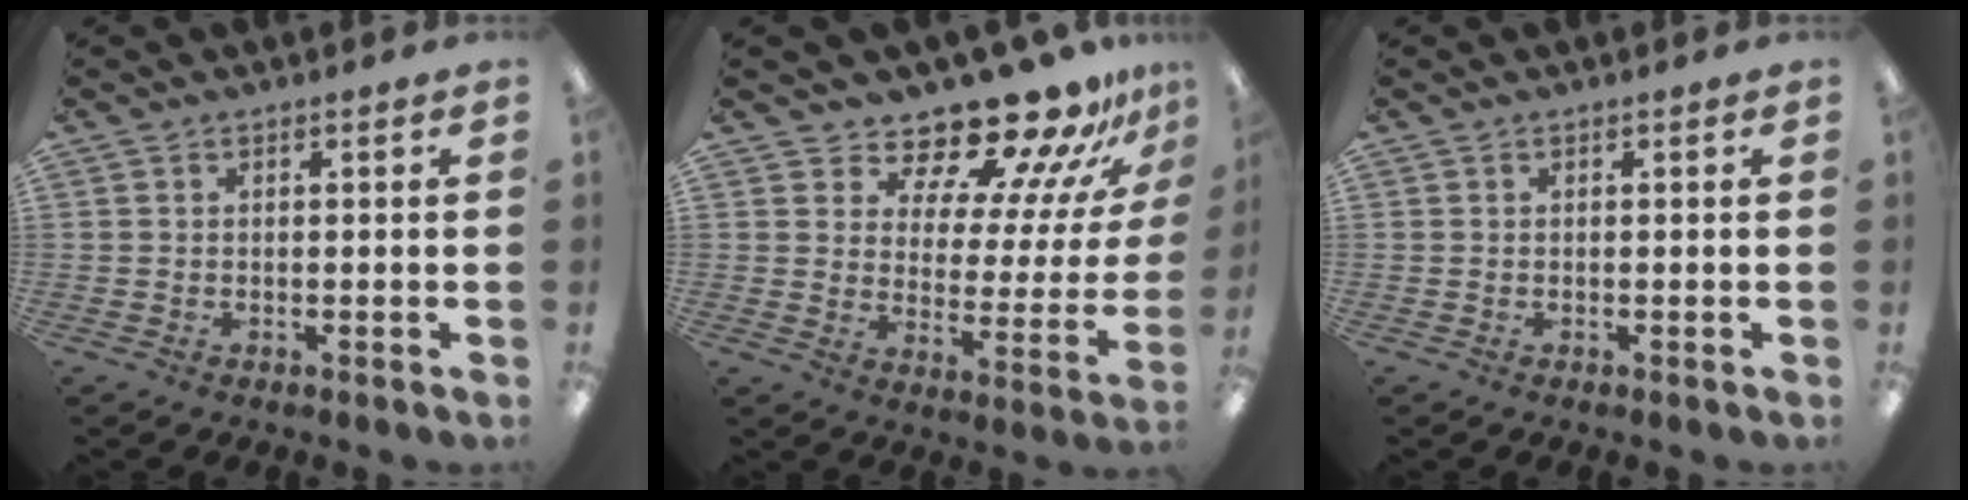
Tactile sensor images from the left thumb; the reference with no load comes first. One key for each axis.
{"total": 16.2, "fx": 14.9, "fy": 3.6, "fz": 5.2, "tx": -0.087, "ty": -0.133, "tz": 0.254}
{"total": 0.0}